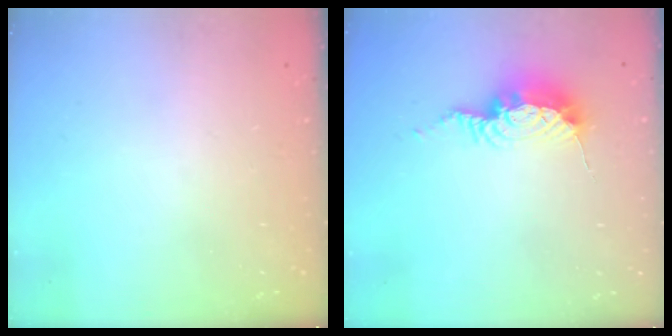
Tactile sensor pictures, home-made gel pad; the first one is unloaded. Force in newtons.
{"total": 9.2, "press": 9.2, "slide": 0.3}